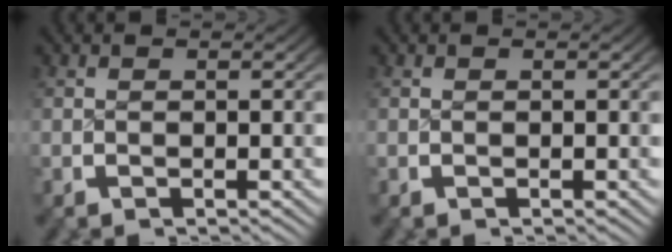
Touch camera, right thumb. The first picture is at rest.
{"total": 0.0}